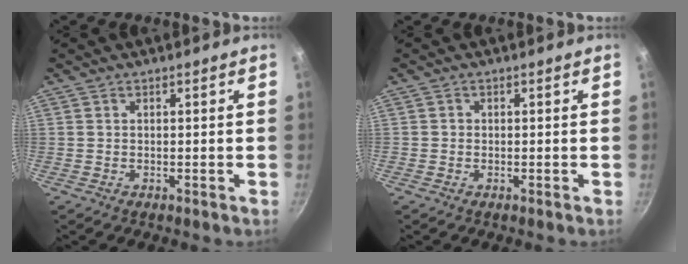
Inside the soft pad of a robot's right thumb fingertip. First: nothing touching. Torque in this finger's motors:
{"motor_torque": [-0.06, 0.17, -0.29, 0.54, 0.01]}